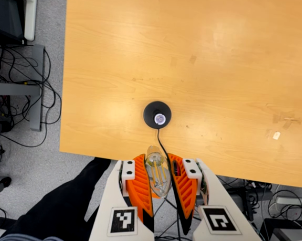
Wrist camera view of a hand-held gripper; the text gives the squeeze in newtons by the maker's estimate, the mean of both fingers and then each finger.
{"total": 23.4, "left": 25.6, "right": 21.1}